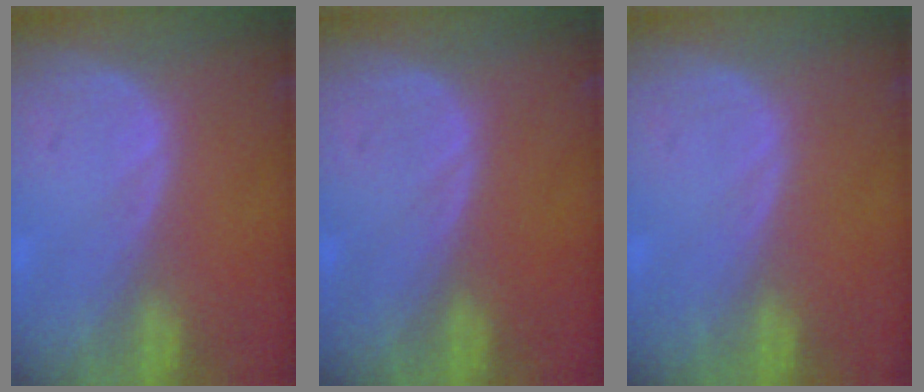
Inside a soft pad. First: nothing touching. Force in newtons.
{"total": 0.0}
{"total": 0.0}